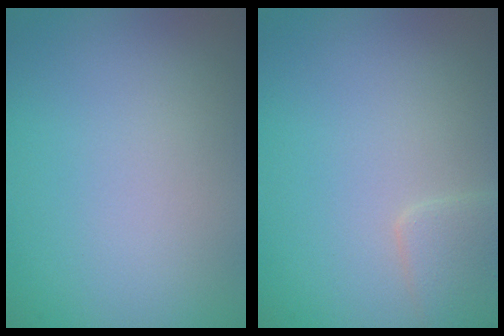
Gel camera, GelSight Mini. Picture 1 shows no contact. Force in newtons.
{"total": 2.1, "press": 2.0, "slide": 0.2}